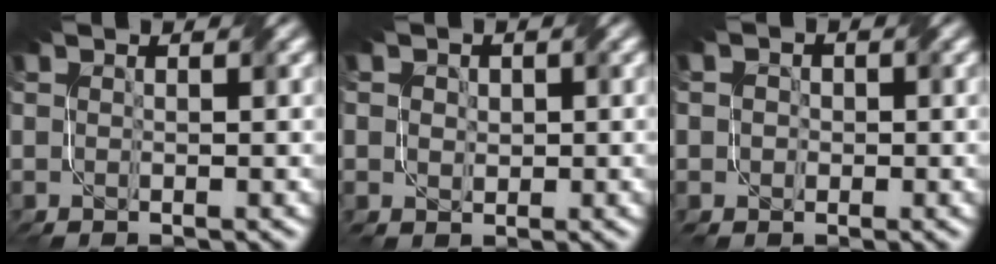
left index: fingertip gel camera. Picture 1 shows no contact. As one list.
[{"total": 1.3, "force": [-0.2, 1.3, -0.3], "torque": [-0.007, 0.004, 0.021]}, {"total": 1.6, "force": [-0.8, 1.3, -0.5], "torque": [0.012, 0.005, -0.002]}]